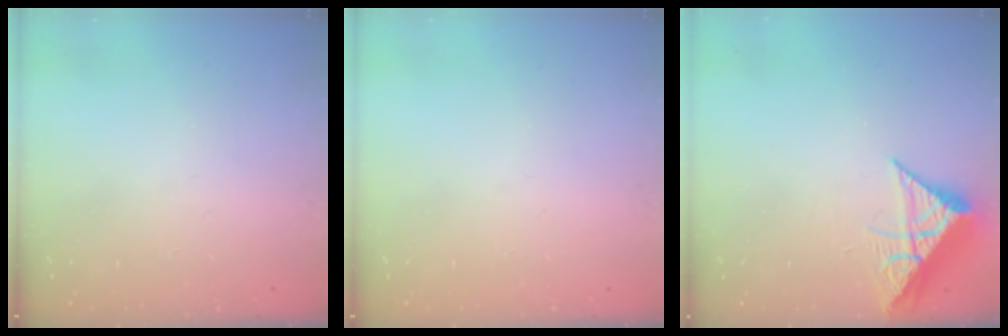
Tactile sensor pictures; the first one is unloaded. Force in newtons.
{"total": 0.0}
{"total": 8.1, "press": 8.1, "slide": 0.3}